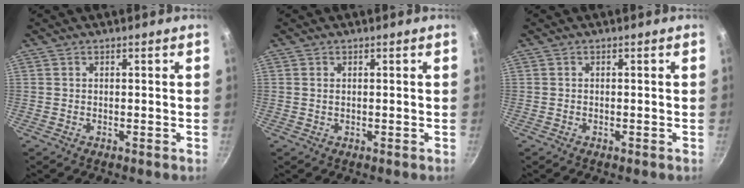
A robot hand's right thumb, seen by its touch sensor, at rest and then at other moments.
{"total": 0.7, "force": [0.2, 0.4, 0.6], "torque": [-0.012, 0.001, 0.005]}
{"total": 0.0}